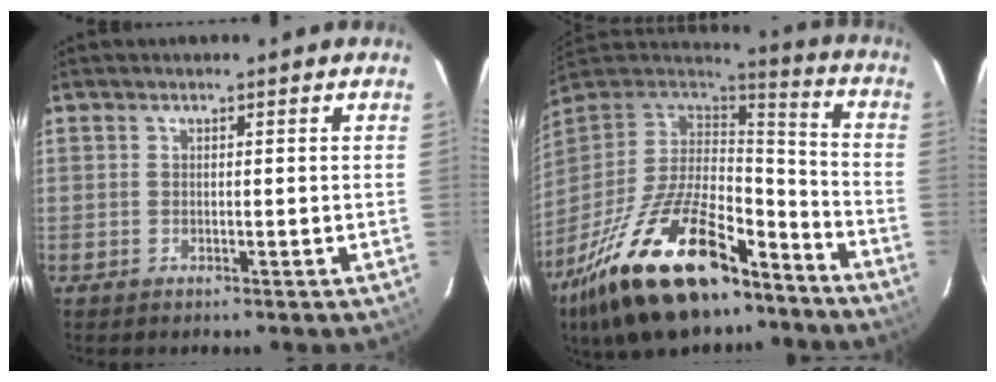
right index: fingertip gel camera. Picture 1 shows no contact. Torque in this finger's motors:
{"motor_torque": [1.67, -0.46, 0.96, 0.21]}